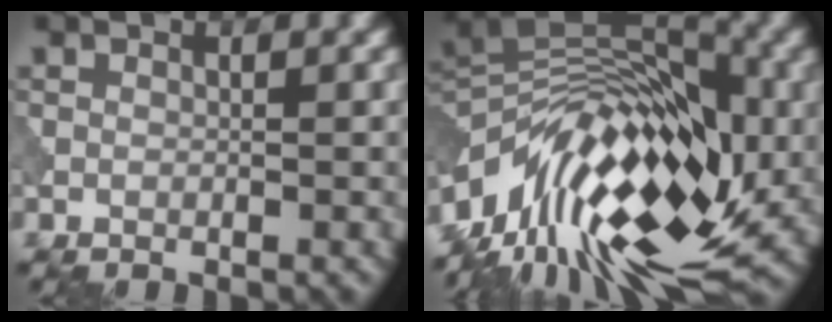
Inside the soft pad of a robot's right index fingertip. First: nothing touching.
{"total": 15.4, "force": [-4.8, 7.6, 12.5], "torque": [-0.206, 0.028, -0.107]}